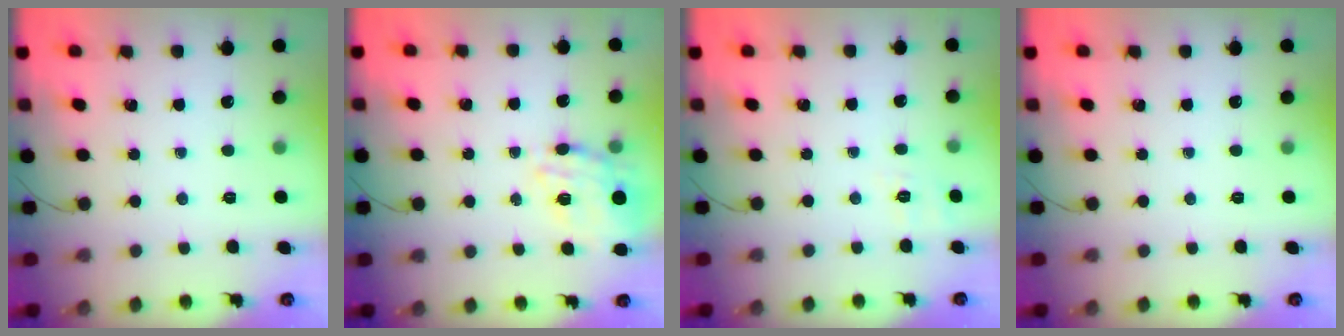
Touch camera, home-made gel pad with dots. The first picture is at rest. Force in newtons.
{"total": 14.5, "press": 14.2, "slide": 3.1}
{"total": 3.2, "press": 2.5, "slide": 2.0}
{"total": 0.0}